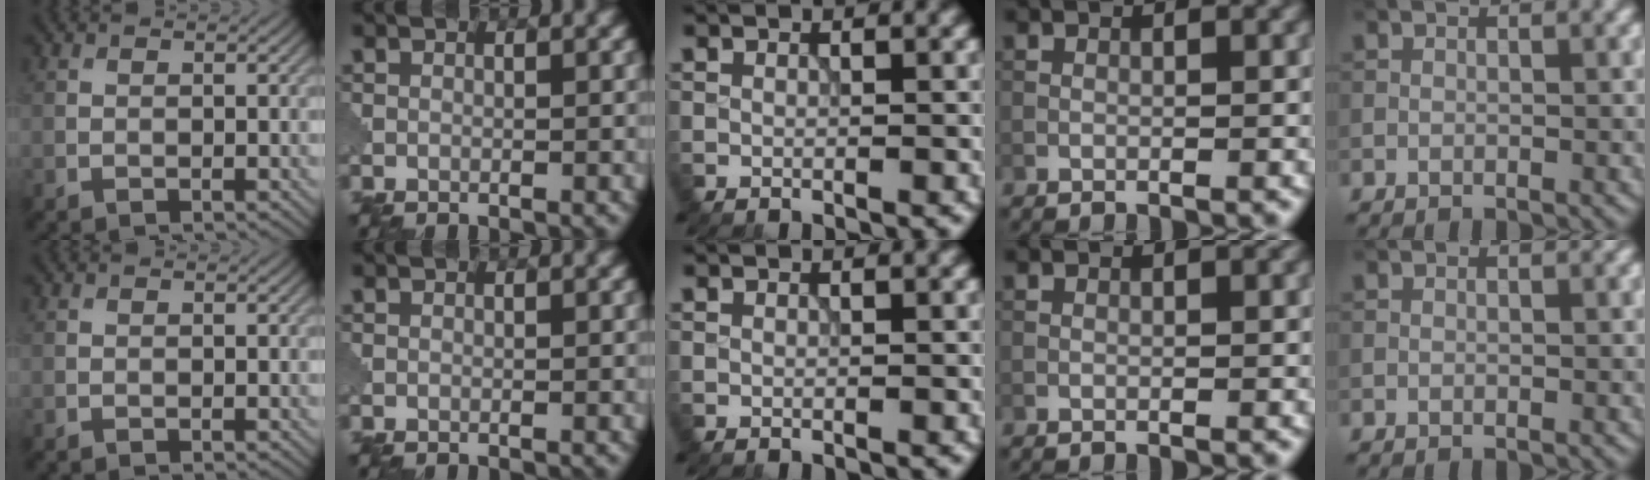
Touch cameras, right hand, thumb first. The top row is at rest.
{}